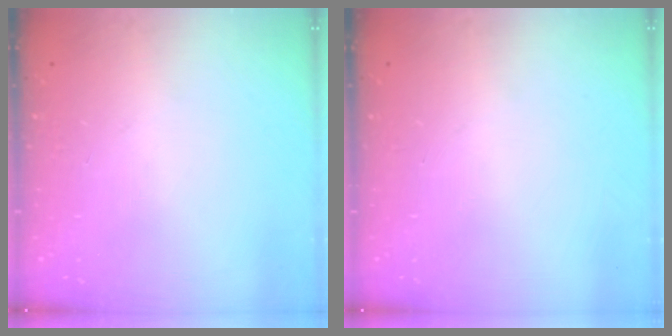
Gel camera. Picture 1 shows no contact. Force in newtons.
{"total": 0.0}